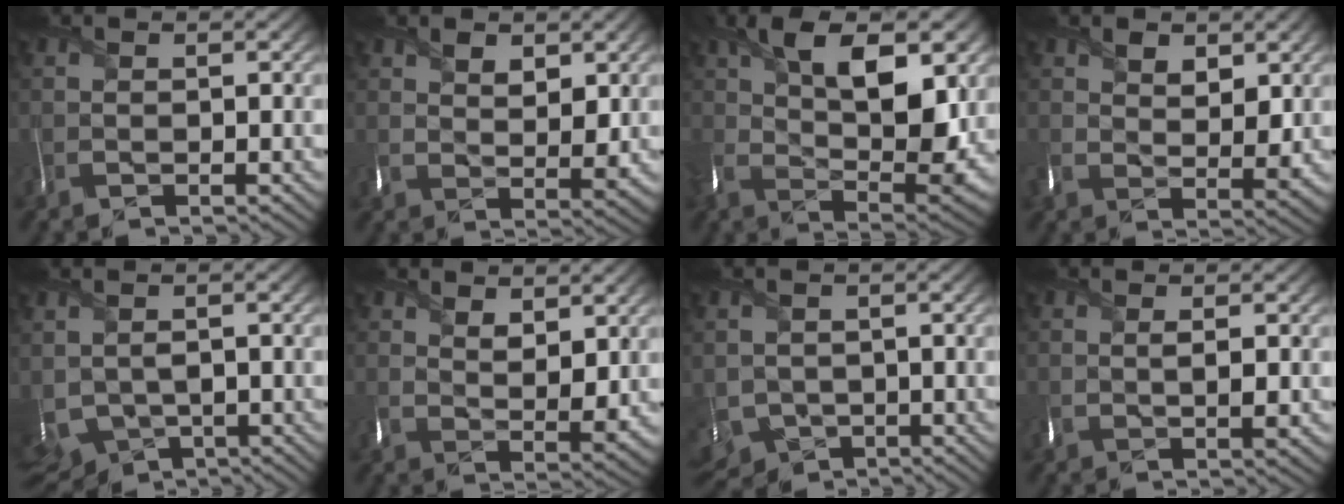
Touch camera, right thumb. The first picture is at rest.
{"total": 4.4, "force": [2.9, 2.5, 2.3], "torque": [-0.029, -0.008, 0.054]}
{"total": 13.3, "force": [5.1, 7.3, 9.9], "torque": [-0.179, -0.005, 0.095]}
{"total": 5.2, "force": [2.9, 3.4, 2.6], "torque": [-0.044, -0.009, 0.051]}
{"total": 5.1, "force": [-1.7, 3.5, 3.2], "torque": [-0.075, -0.020, -0.028]}
{"total": 4.2, "force": [3.2, 1.9, 2.1], "torque": [-0.041, -0.010, 0.066]}
{"total": 4.9, "force": [-1.9, 4.1, 1.9], "torque": [-0.054, -0.031, -0.023]}
{"total": 1.7, "force": [0.9, 0.4, 1.4], "torque": [-0.026, 0.001, 0.018]}